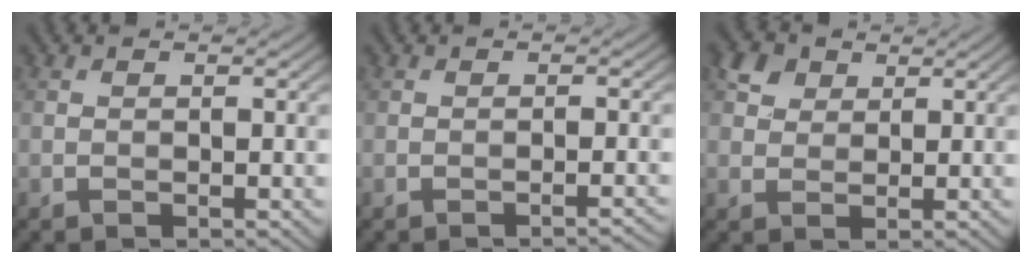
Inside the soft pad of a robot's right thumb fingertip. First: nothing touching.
{"total": 1.2, "force": [-0.9, 0.1, 0.9], "torque": [-0.005, 0.007, -0.020]}
{"total": 3.9, "force": [2.1, 2.8, 1.7], "torque": [-0.043, 0.006, 0.040]}